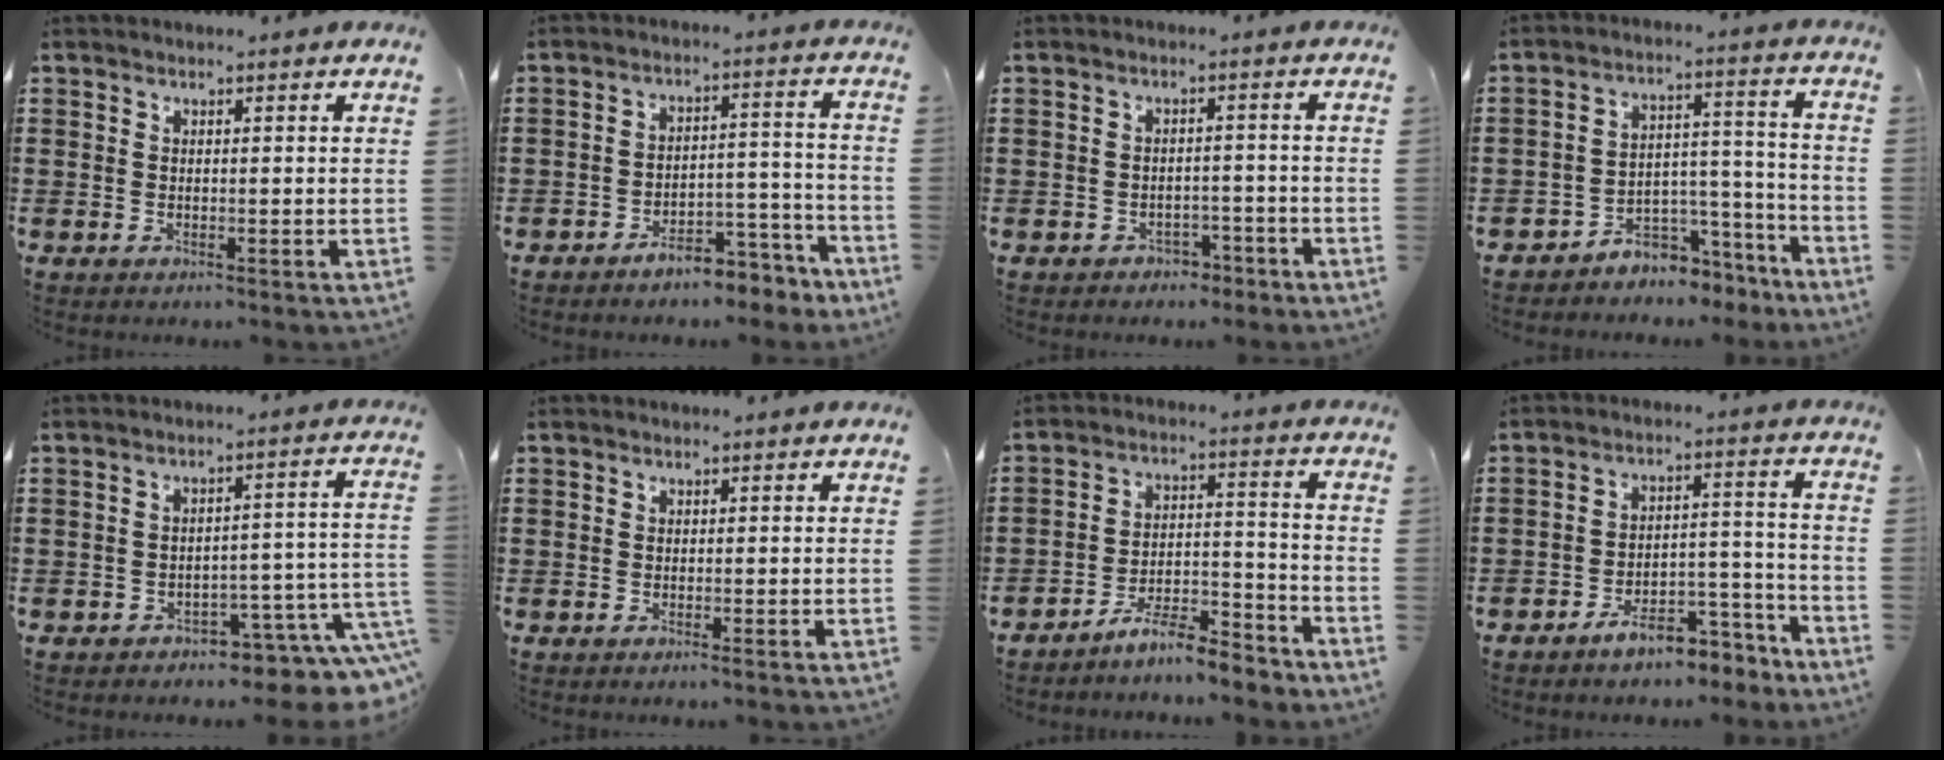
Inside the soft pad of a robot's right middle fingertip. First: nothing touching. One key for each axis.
{"total": 5.4, "fx": -5.1, "fy": 1.0, "fz": 1.6, "tx": -0.025, "ty": 0.009, "tz": -0.097}
{"total": 2.1, "fx": -1.9, "fy": 0.8, "fz": 0.0, "tx": -0.010, "ty": 0.000, "tz": -0.042}
{"total": 4.7, "fx": -4.4, "fy": 1.8, "fz": 0.4, "tx": -0.013, "ty": 0.011, "tz": -0.087}
{"total": 4.5, "fx": -4.0, "fy": 1.0, "fz": 1.9, "tx": -0.026, "ty": -0.012, "tz": -0.078}
{"total": 0.0}
{"total": 7.1, "fx": -6.7, "fy": 0.7, "fz": 2.3, "tx": -0.039, "ty": 0.010, "tz": -0.126}
{"total": 6.8, "fx": -6.1, "fy": 1.7, "fz": 2.6, "tx": -0.035, "ty": 0.017, "tz": -0.111}